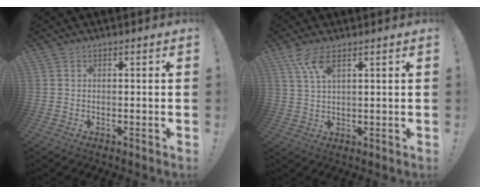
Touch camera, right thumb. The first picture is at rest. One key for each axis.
{"total": 6.1, "fx": 3.7, "fy": 1.8, "fz": 4.5, "tx": -0.089, "ty": -0.011, "tz": 0.067}